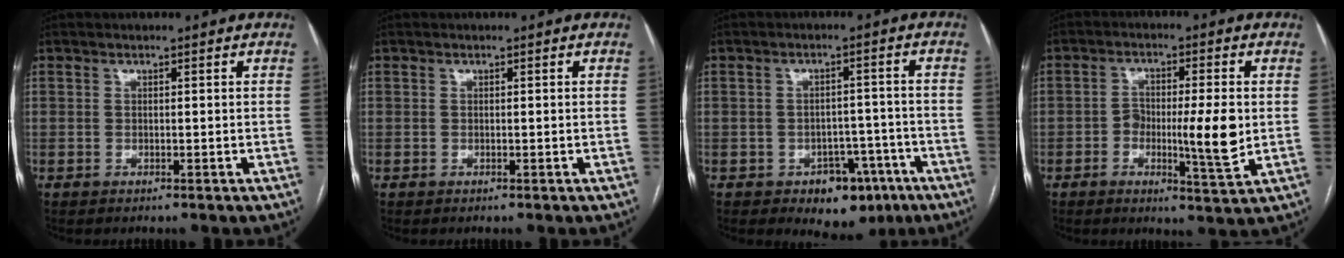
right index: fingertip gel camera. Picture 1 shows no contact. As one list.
[{"total": 0.0}, {"total": 7.1, "force": [-4.0, 4.8, 3.3], "torque": [-0.026, 0.019, -0.048]}, {"total": 8.3, "force": [-1.0, 1.7, 8.1], "torque": [-0.131, 0.000, -0.014]}]